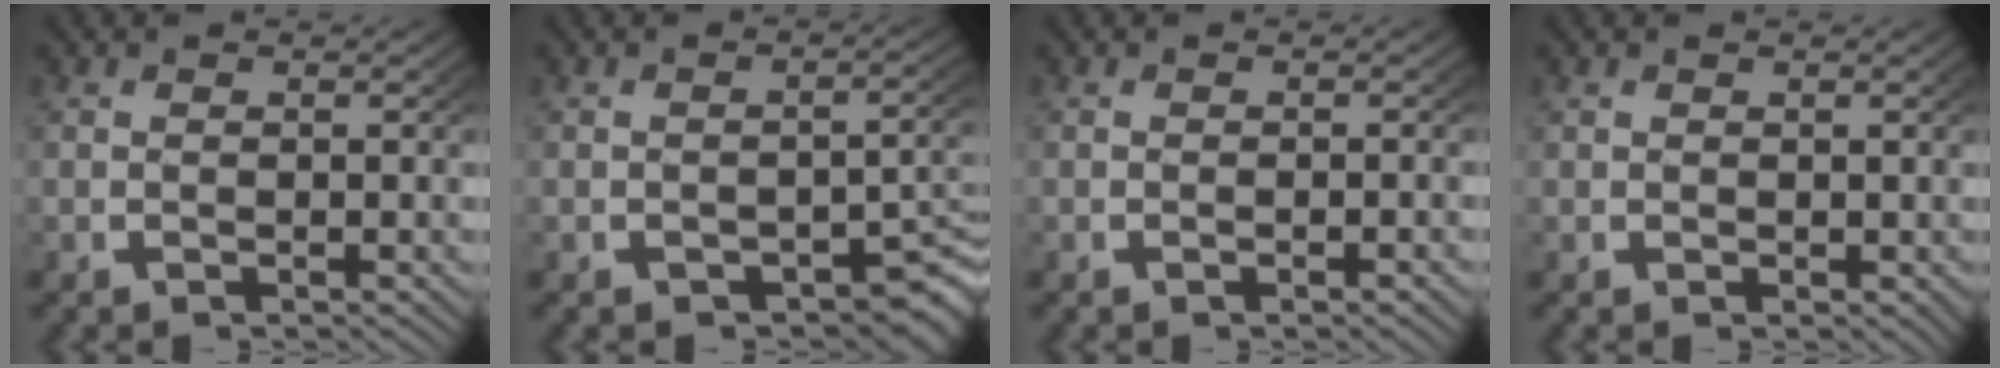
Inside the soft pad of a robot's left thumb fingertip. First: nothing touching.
{"total": 4.3, "force": [-2.2, 2.3, 2.8], "torque": [-0.035, -0.020, -0.021]}
{"total": 0.5, "force": [-0.3, 0.1, 0.4], "torque": [-0.006, 0.006, -0.009]}
{"total": 0.5, "force": [0.3, 0.4, 0.1], "torque": [0.003, -0.002, 0.012]}